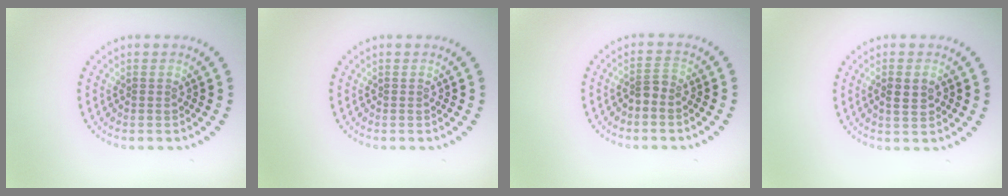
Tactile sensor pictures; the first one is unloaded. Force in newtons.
{"total": 0.0}
{"total": 1.5, "press": 1.1, "slide": 1.0}
{"total": 2.1, "press": 2.1, "slide": 0.3}